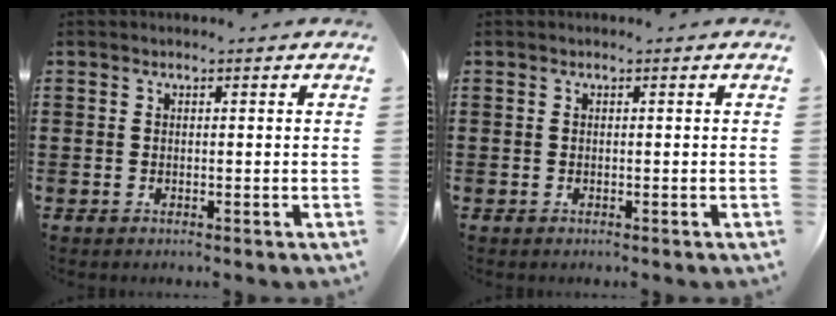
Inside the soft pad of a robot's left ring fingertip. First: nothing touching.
{"total": 0.0}